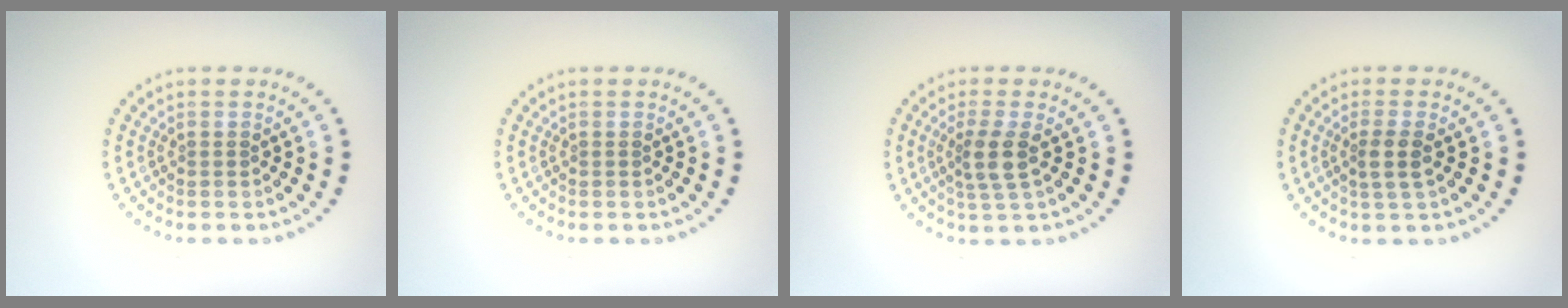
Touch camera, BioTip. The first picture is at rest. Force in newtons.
{"total": 0.0}
{"total": 2.6, "press": 2.2, "slide": 1.5}
{"total": 1.9, "press": 1.6, "slide": 1.0}